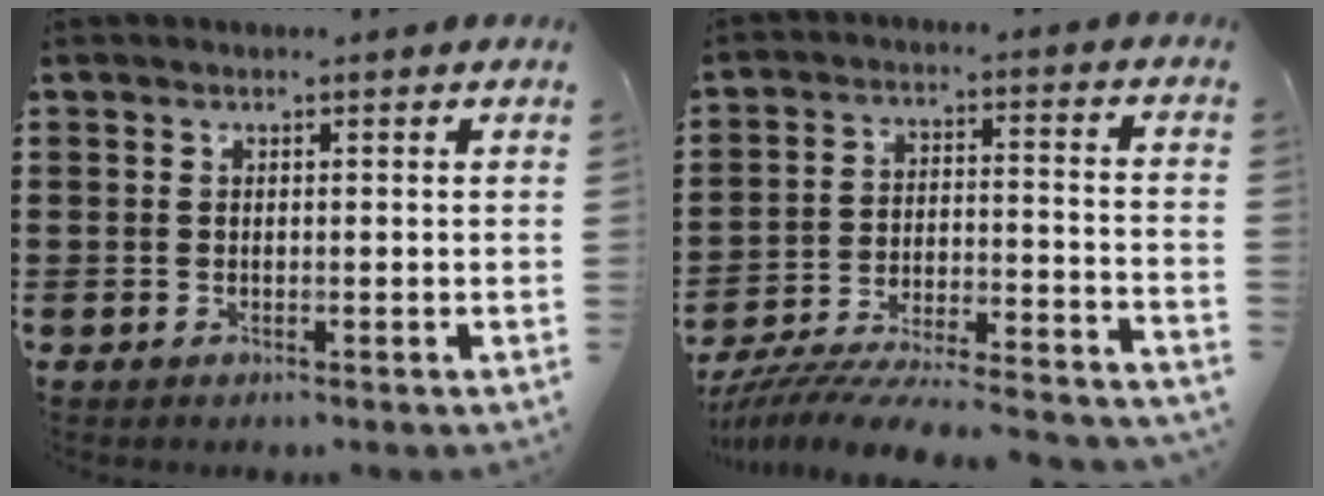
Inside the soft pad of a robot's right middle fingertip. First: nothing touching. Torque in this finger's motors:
{"motor_torque": [0.62, -0.22, 0.48, 0.21]}